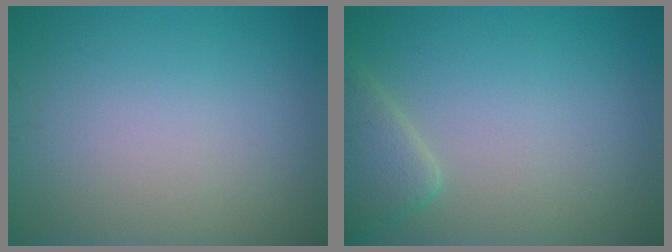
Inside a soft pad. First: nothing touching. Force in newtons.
{"total": 2.8, "press": 2.8, "slide": 0.2}